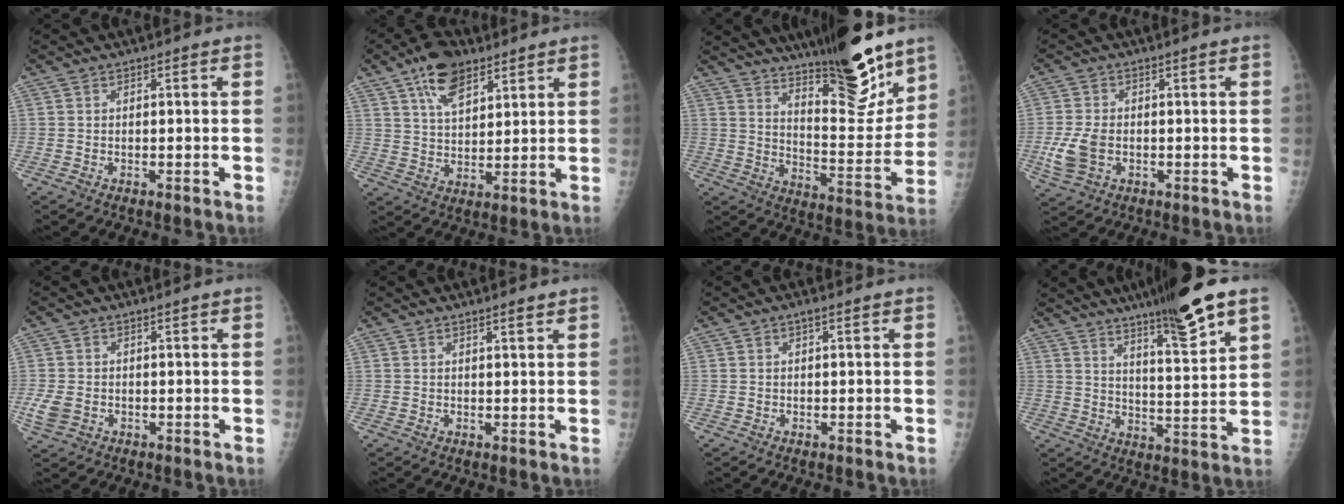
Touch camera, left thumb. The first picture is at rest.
{"total": 10.7, "force": [6.3, 7.1, 4.9], "torque": [-0.045, -0.027, 0.104]}
{"total": 20.1, "force": [15.1, 4.9, 12.3], "torque": [-0.142, -0.110, 0.238]}
{"total": 6.2, "force": [-1.1, 4.1, 4.5], "torque": [-0.104, -0.001, -0.017]}
{"total": 4.1, "force": [-0.8, 3.1, 2.7], "torque": [-0.067, 0.002, -0.010]}
{"total": 1.5, "force": [1.2, 0.1, 1.0], "torque": [-0.013, -0.007, 0.019]}
{"total": 0.8, "force": [0.3, 0.2, 0.7], "torque": [-0.014, 0.003, 0.002]}
{"total": 13.3, "force": [8.9, 1.3, 9.9], "torque": [-0.148, -0.050, 0.144]}